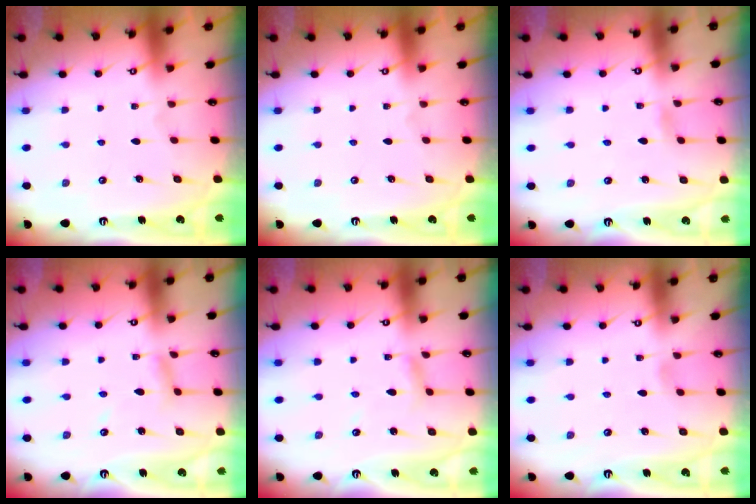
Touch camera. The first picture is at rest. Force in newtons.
{"total": 0.0}
{"total": 1.2, "press": 1.1, "slide": 0.2}
{"total": 5.9, "press": 5.9, "slide": 0.5}
{"total": 4.0, "press": 4.0, "slide": 0.3}
{"total": 2.1, "press": 2.1, "slide": 0.2}